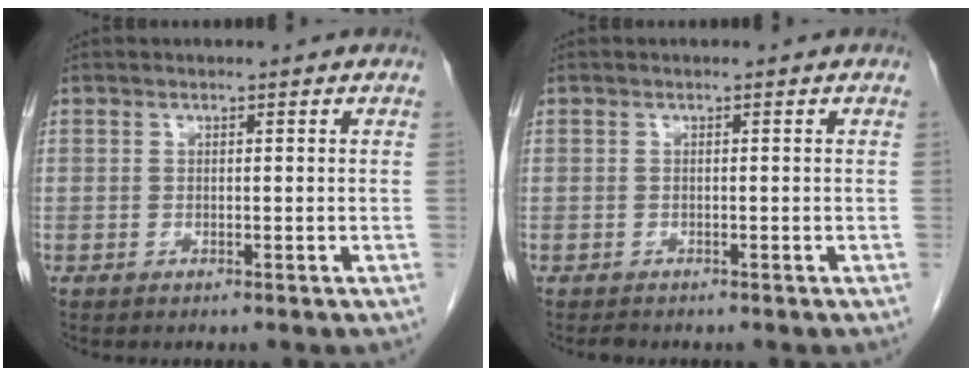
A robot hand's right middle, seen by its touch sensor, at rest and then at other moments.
{"total": 0.7, "force": [-0.7, 0.2, 0.1], "torque": [-0.013, -0.004, -0.011]}